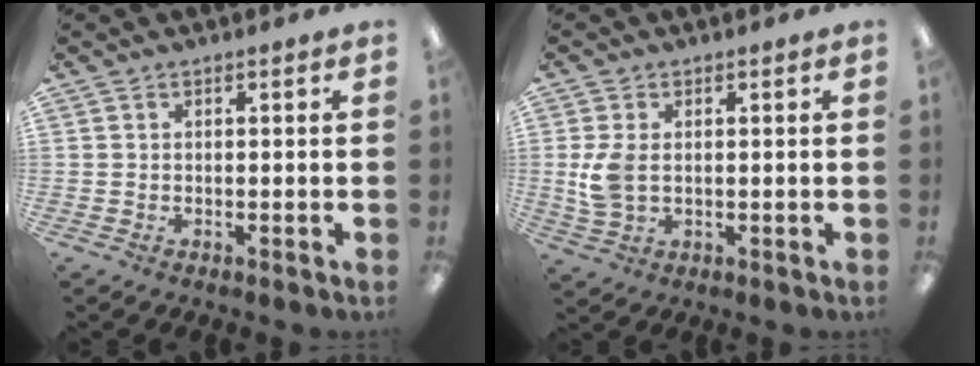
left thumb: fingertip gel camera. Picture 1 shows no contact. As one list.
[{"total": 6.0, "force": [0.4, 3.7, 4.7], "torque": [-0.106, -0.003, 0.001]}]